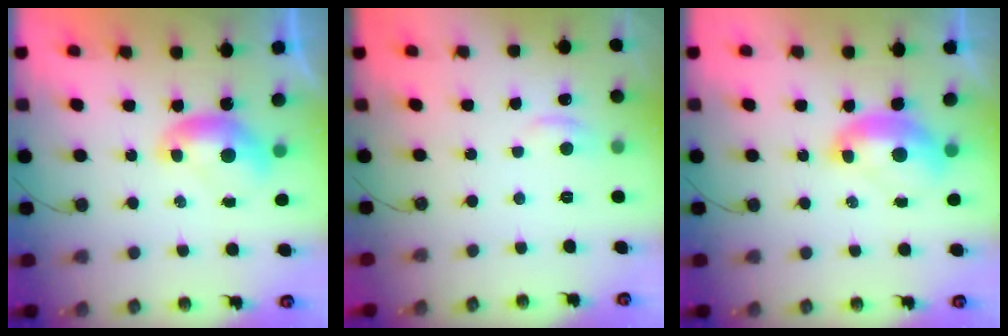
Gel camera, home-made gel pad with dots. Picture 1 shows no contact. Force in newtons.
{"total": 1.2, "press": 0.7, "slide": 0.9}
{"total": 2.3, "press": 2.3, "slide": 0.6}